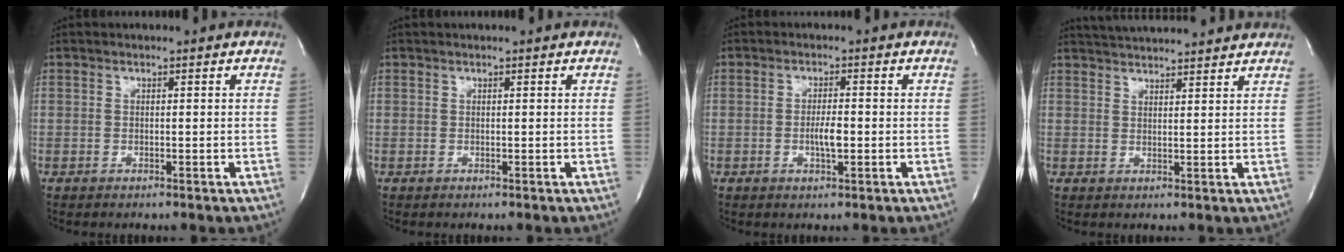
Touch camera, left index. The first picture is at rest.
{"total": 1.4, "force": [1.3, -0.1, 0.5], "torque": [-0.011, 0.014, 0.017]}
{"total": 2.7, "force": [-0.8, 0.6, 2.6], "torque": [-0.054, -0.006, -0.011]}
{"total": 12.7, "force": [12.0, 1.0, 4.1], "torque": [-0.075, 0.032, 0.168]}